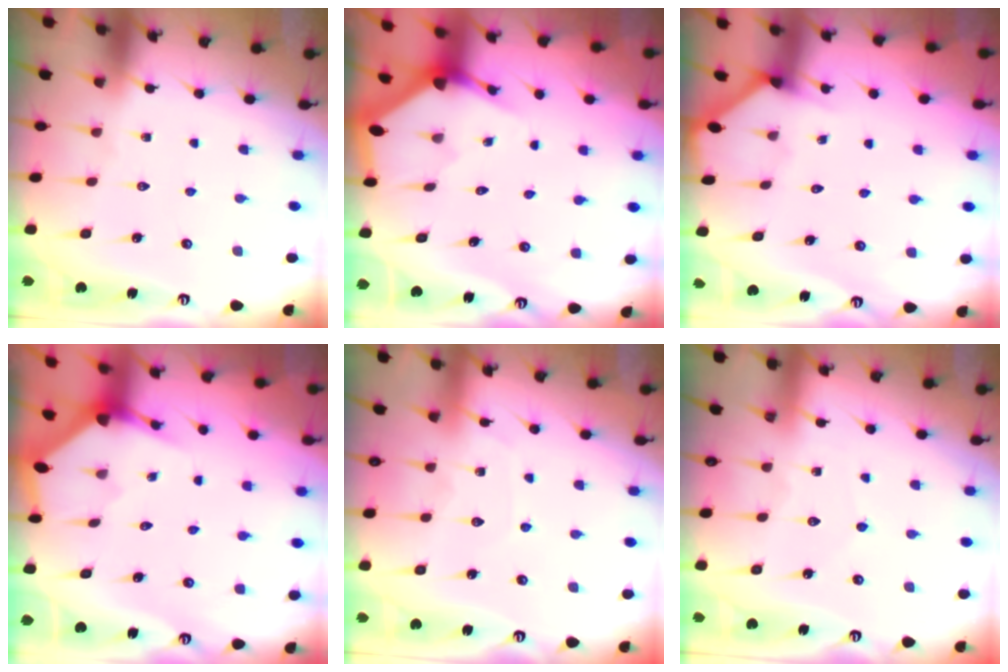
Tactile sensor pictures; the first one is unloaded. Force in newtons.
{"total": 2.9, "press": 2.9, "slide": 0.2}
{"total": 1.7, "press": 1.7, "slide": 0.2}
{"total": 3.2, "press": 3.1, "slide": 0.3}
{"total": 7.4, "press": 7.4, "slide": 0.8}
{"total": 4.6, "press": 4.5, "slide": 0.6}